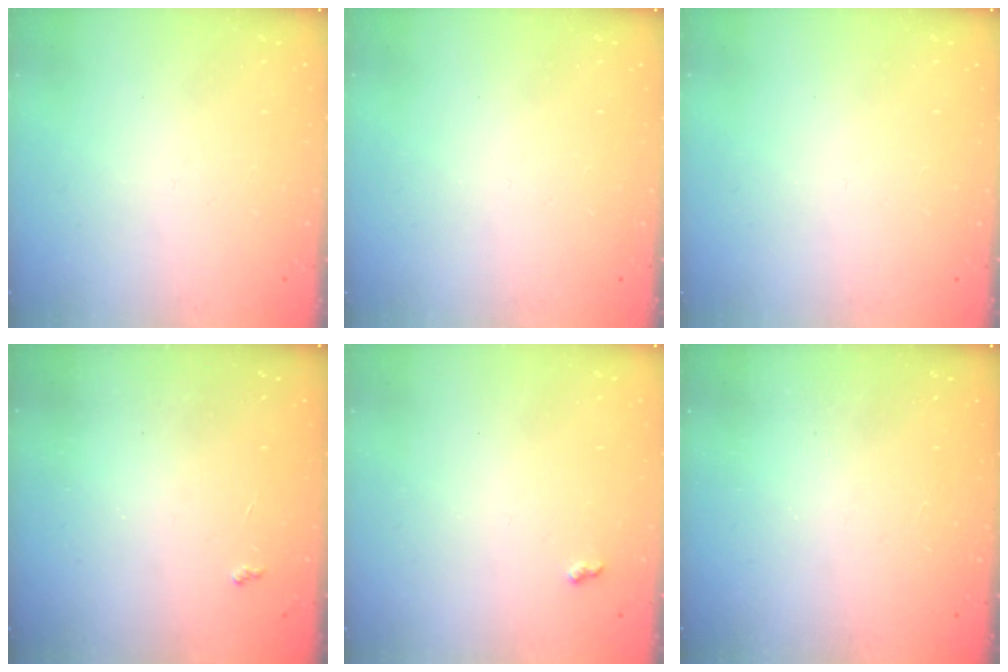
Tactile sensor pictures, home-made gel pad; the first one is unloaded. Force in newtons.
{"total": 0.0}
{"total": 0.0}
{"total": 2.9, "press": 2.8, "slide": 0.5}
{"total": 3.9, "press": 3.9, "slide": 0.5}
{"total": 0.6, "press": 0.5, "slide": 0.2}